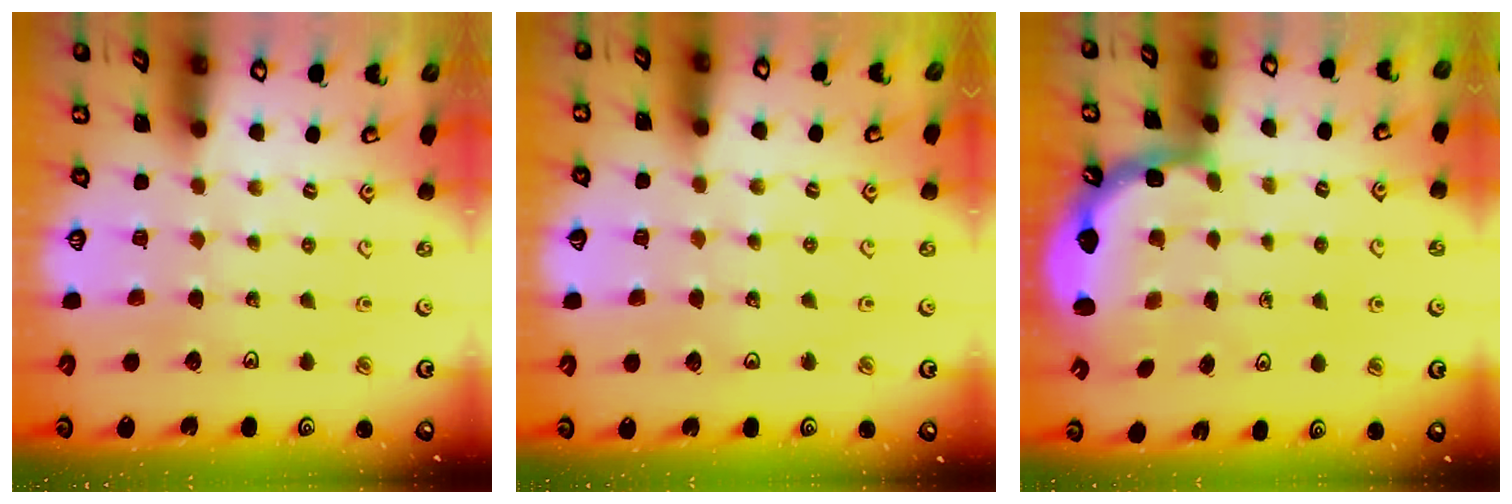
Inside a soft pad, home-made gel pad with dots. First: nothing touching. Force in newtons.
{"total": 2.7, "press": 2.7, "slide": 0.3}
{"total": 4.0, "press": 3.4, "slide": 2.3}